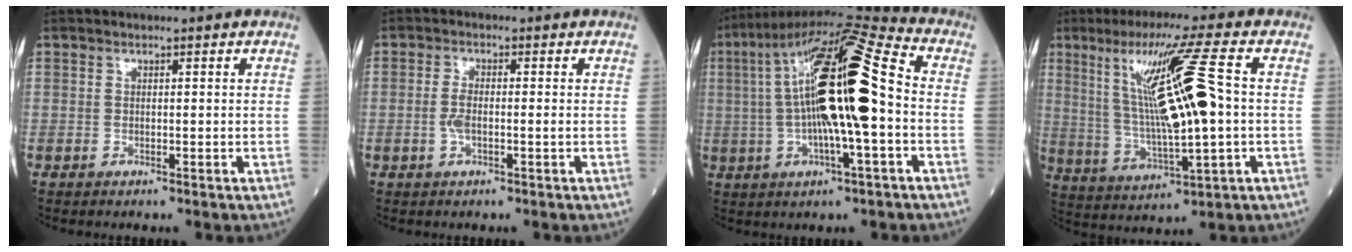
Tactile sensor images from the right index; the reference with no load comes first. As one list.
[{"total": 2.7, "force": [-0.5, 0.9, 2.5], "torque": [-0.063, 0.001, -0.009]}, {"total": 21.9, "force": [0.7, 3.4, 21.6], "torque": [-0.415, 0.029, 0.003]}, {"total": 16.6, "force": [2.6, 0.7, 16.3], "torque": [-0.312, 0.010, 0.048]}]